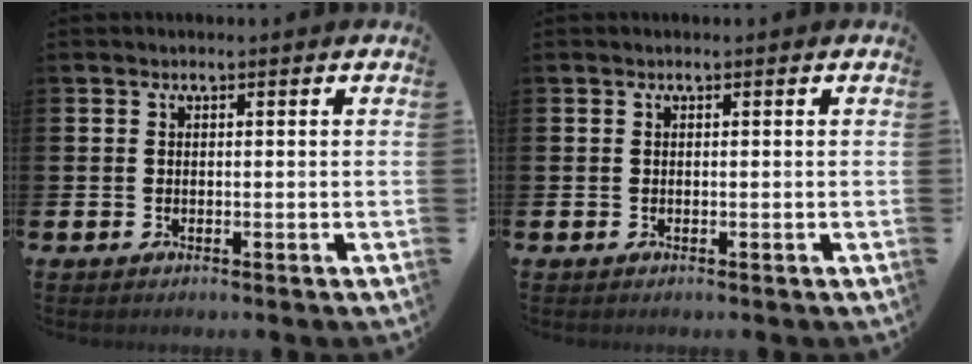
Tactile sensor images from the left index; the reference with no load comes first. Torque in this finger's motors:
{"motor_torque": [-0.04, 0.04, 0.00, -0.01]}